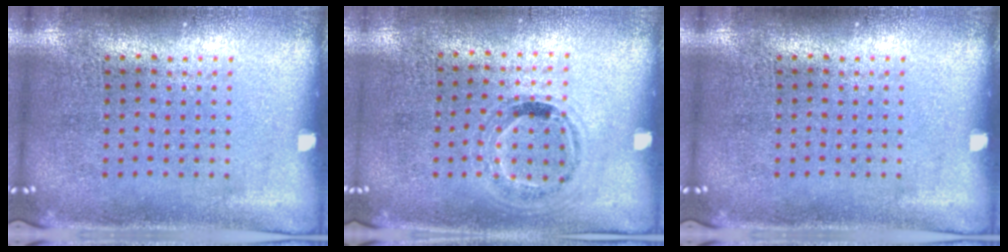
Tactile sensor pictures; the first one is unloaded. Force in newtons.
{"total": 1.0, "press": 0.8, "slide": 0.7}
{"total": 0.0}